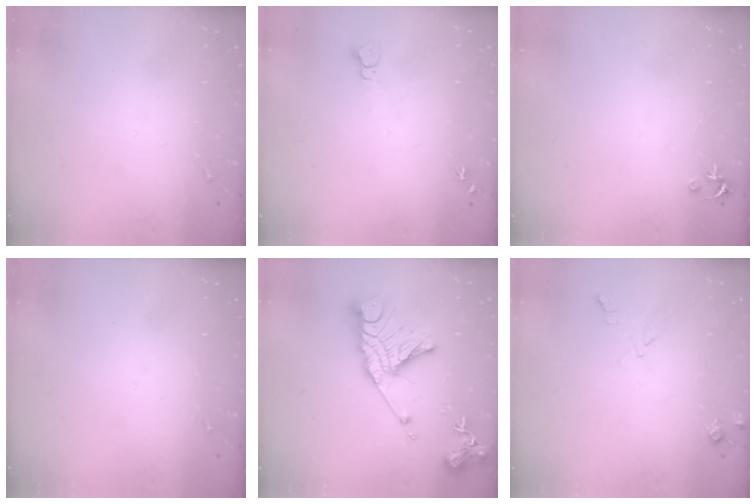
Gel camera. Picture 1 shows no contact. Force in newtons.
{"total": 3.8, "press": 3.8, "slide": 0.4}
{"total": 2.5, "press": 2.5, "slide": 0.2}
{"total": 0.0}
{"total": 19.1, "press": 19.0, "slide": 1.8}
{"total": 5.8, "press": 5.8, "slide": 0.8}